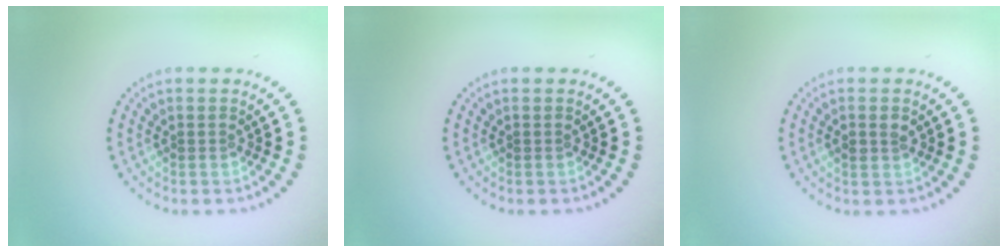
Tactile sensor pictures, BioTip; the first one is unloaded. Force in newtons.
{"total": 0.0}
{"total": 1.4, "press": 1.4, "slide": 0.3}